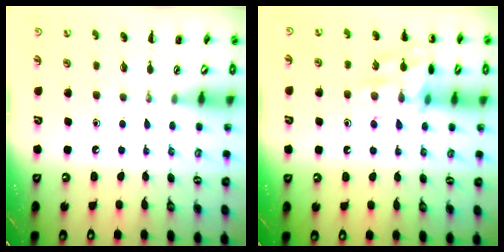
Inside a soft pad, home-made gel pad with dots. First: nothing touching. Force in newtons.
{"total": 12.2, "press": 12.2, "slide": 0.5}